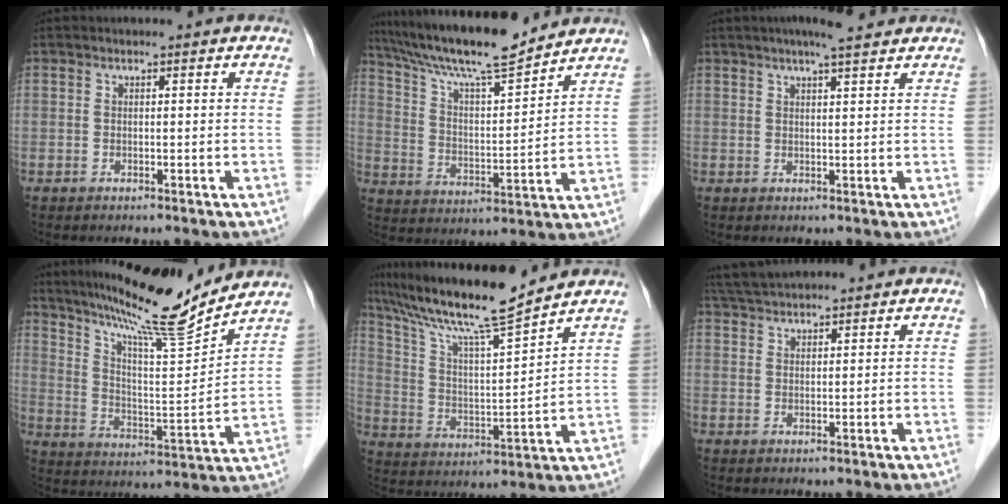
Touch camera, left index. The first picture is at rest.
{"total": 15.5, "force": [13.7, 0.9, 7.2], "torque": [-0.133, 0.006, 0.235]}
{"total": 6.4, "force": [5.2, 0.6, 3.8], "torque": [-0.056, 0.025, 0.077]}
{"total": 16.9, "force": [14.9, -0.4, 7.9], "torque": [-0.134, -0.012, 0.240]}
{"total": 15.6, "force": [13.3, -0.5, 8.2], "torque": [-0.154, 0.006, 0.236]}
{"total": 5.3, "force": [5.0, 0.4, 1.7], "torque": [-0.036, 0.036, 0.095]}